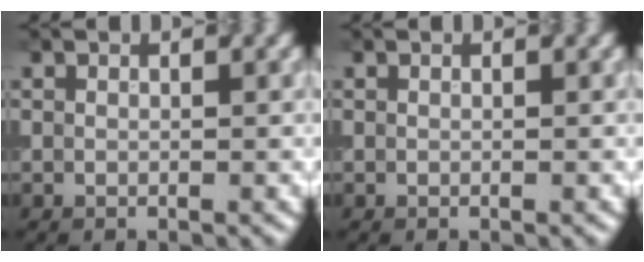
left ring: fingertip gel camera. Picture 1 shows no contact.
{"total": 0.0}